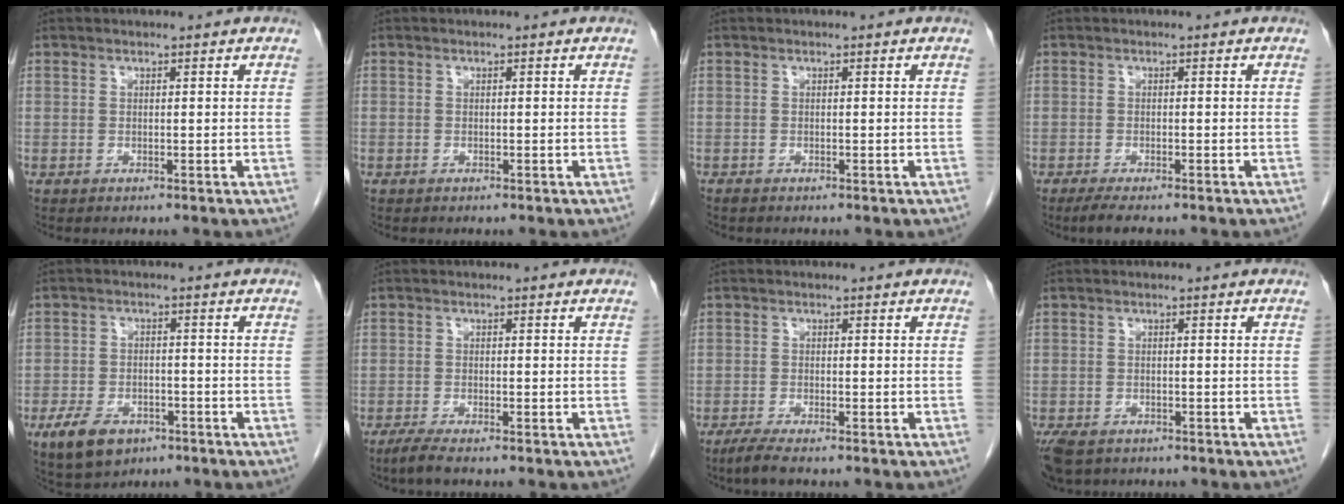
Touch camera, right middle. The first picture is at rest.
{"total": 0.0}
{"total": 0.0}
{"total": 3.5, "force": [-2.7, 0.5, 2.1], "torque": [-0.038, -0.010, -0.041]}
{"total": 7.3, "force": [-4.2, 4.3, 4.1], "torque": [-0.083, -0.002, -0.065]}
{"total": 2.5, "force": [-2.0, 0.0, 1.5], "torque": [-0.040, -0.008, -0.041]}
{"total": 2.8, "force": [-2.2, 0.0, 1.7], "torque": [-0.041, -0.009, -0.045]}
{"total": 6.1, "force": [-4.4, 3.3, 2.7], "torque": [-0.051, -0.008, -0.069]}